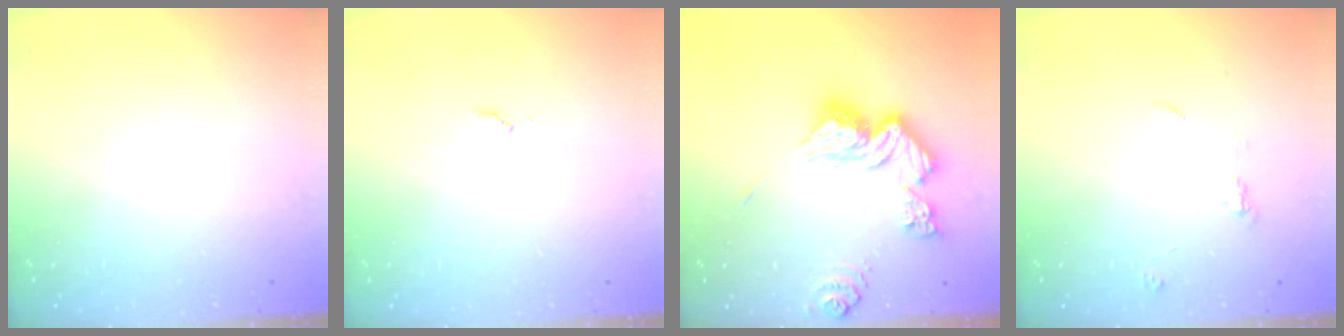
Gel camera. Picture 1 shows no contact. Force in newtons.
{"total": 3.6, "press": 3.6, "slide": 0.4}
{"total": 14.6, "press": 14.5, "slide": 1.5}
{"total": 5.6, "press": 5.6, "slide": 0.4}